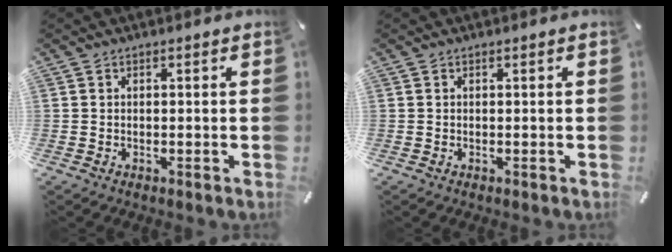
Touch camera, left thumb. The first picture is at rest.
{"total": 0.0}